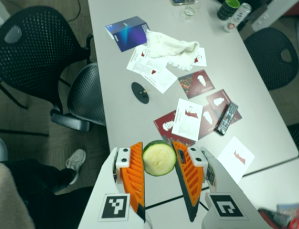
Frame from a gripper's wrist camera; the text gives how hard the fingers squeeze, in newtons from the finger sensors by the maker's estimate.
{"total": 10.5, "left": 10.1, "right": 10.9}